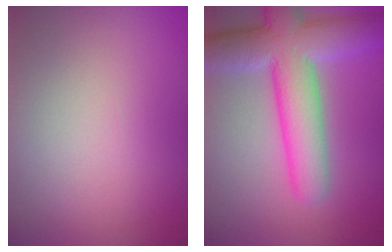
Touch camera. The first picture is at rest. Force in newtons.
{"total": 9.1, "press": 9.1, "slide": 0.3}